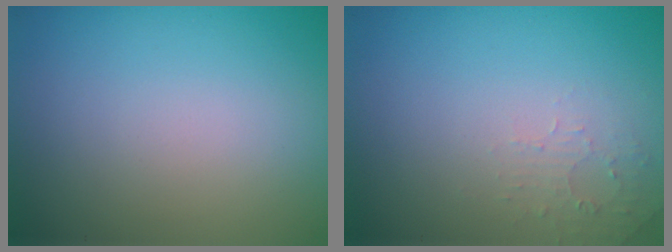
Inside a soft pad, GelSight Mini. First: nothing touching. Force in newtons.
{"total": 1.3, "press": 1.2, "slide": 0.3}